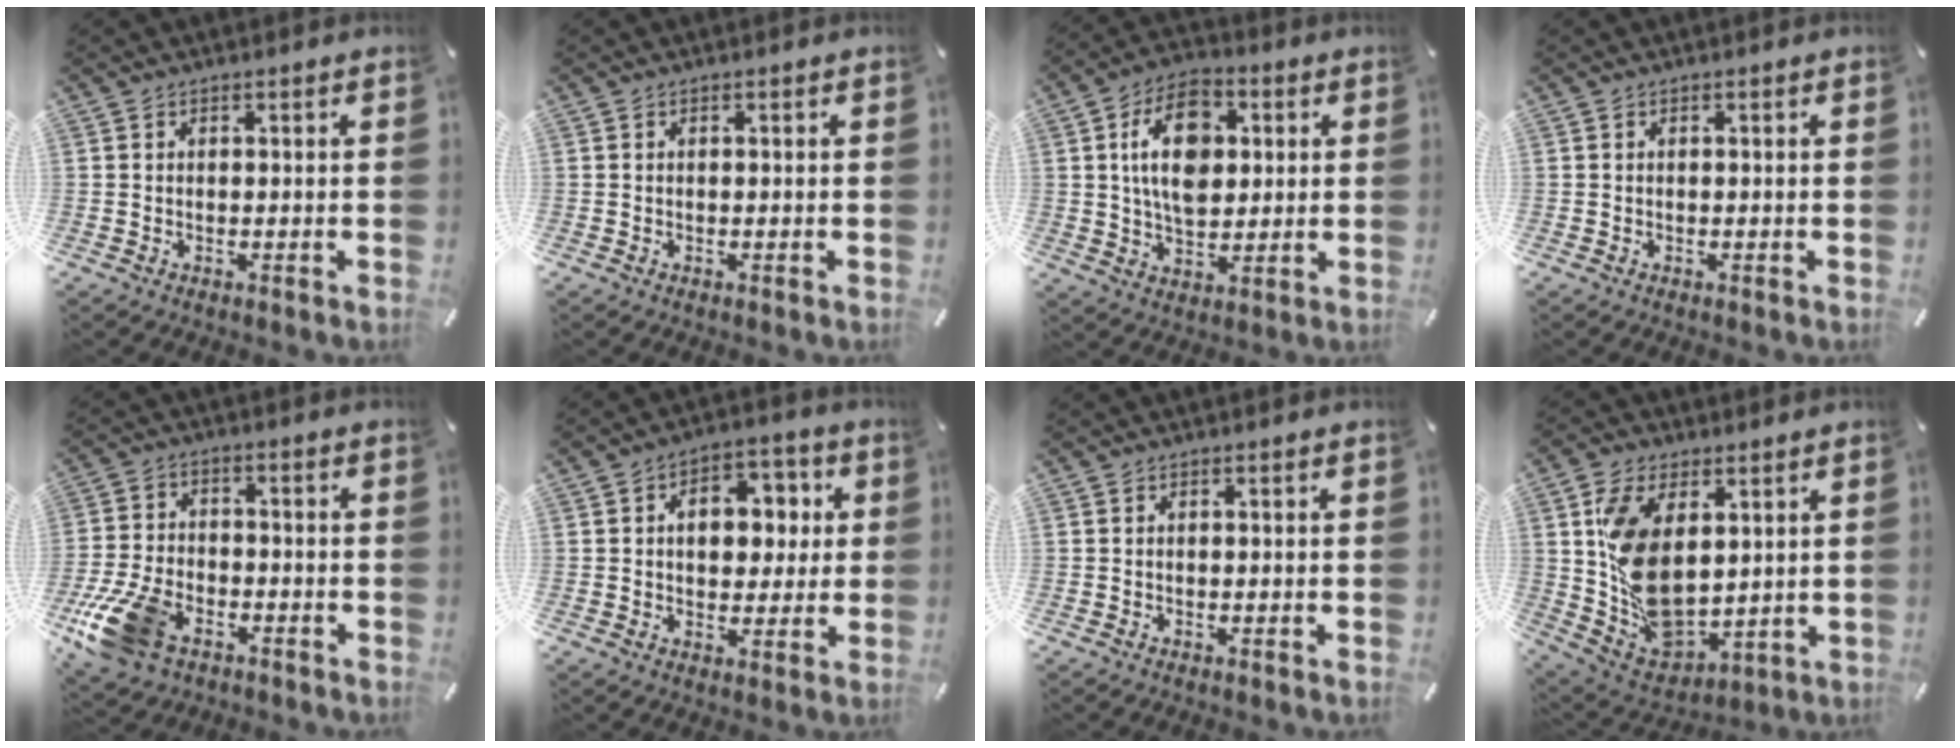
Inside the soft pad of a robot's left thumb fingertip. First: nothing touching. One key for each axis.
{"total": 0.0}
{"total": 14.0, "fx": 2.7, "fy": 9.3, "fz": 10.1, "tx": -0.192, "ty": 0.006, "tz": 0.043}
{"total": 0.0}
{"total": 13.2, "fx": -6.9, "fy": 7.9, "fz": 8.0, "tx": -0.169, "ty": 0.029, "tz": -0.123}
{"total": 10.3, "fx": 1.7, "fy": 7.6, "fz": 6.8, "tx": -0.088, "ty": 0.001, "tz": 0.024}
{"total": 0.0}
{"total": 15.6, "fx": 3.6, "fy": 10.2, "fz": 11.2, "tx": -0.224, "ty": -0.017, "tz": 0.076}